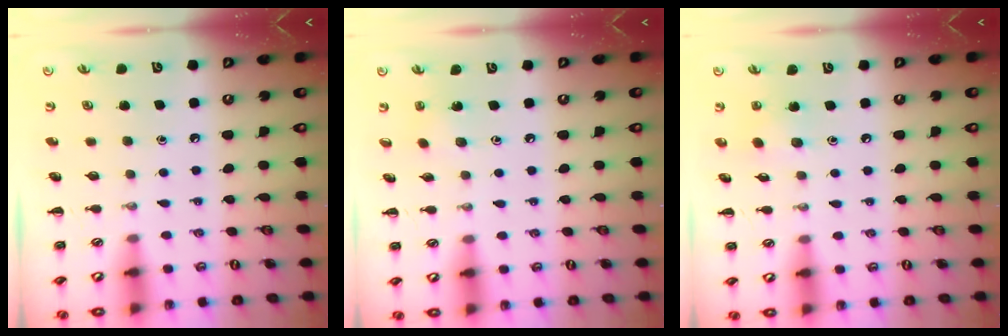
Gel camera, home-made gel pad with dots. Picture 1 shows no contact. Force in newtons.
{"total": 1.8, "press": 1.7, "slide": 0.7}
{"total": 5.1, "press": 5.0, "slide": 1.2}